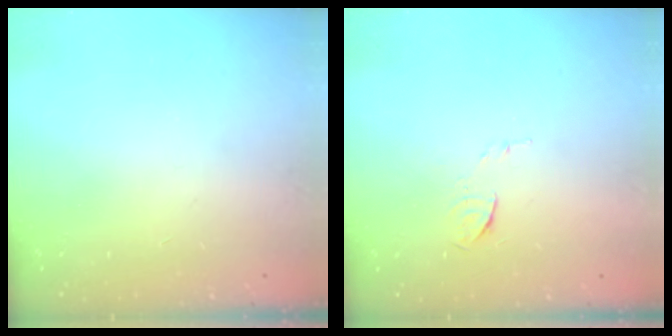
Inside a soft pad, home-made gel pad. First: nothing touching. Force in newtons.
{"total": 5.0, "press": 4.9, "slide": 1.2}